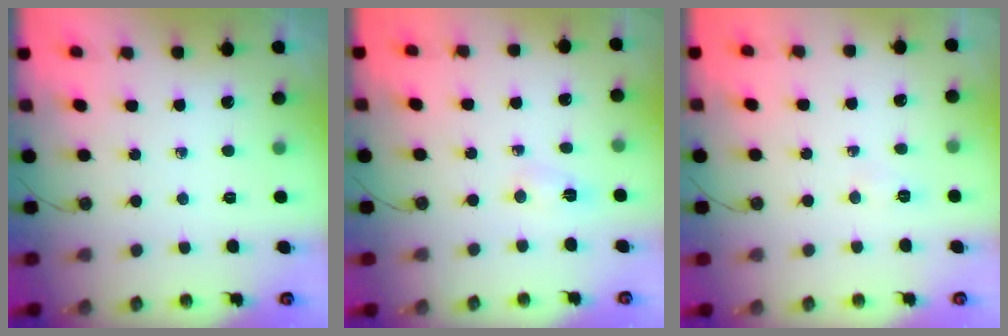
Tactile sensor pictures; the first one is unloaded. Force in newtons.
{"total": 2.7, "press": 2.7, "slide": 0.4}
{"total": 17.8, "press": 5.9, "slide": 16.8}